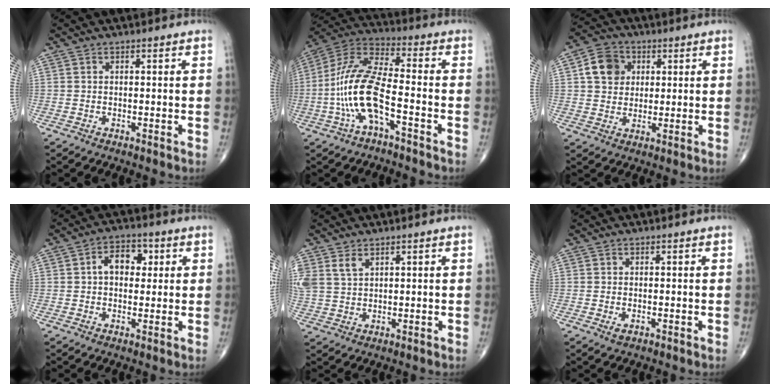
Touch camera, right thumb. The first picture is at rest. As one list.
[{"total": 14.1, "force": [-4.4, 4.5, 12.6], "torque": [-0.271, 0.043, -0.087]}, {"total": 8.0, "force": [2.1, 6.7, 3.7], "torque": [-0.044, 0.000, 0.031]}, {"total": 6.7, "force": [1.3, 4.6, 4.6], "torque": [-0.048, 0.013, 0.013]}, {"total": 5.5, "force": [3.0, 3.3, 3.1], "torque": [-0.068, -0.002, 0.074]}, {"total": 1.1, "force": [-0.4, 0.6, 0.8], "torque": [-0.013, -0.001, -0.006]}]